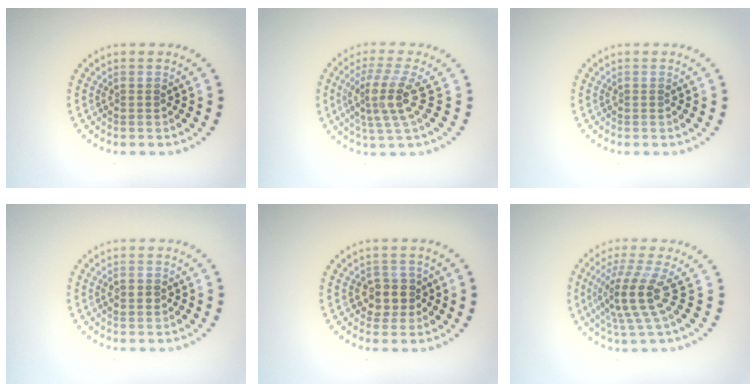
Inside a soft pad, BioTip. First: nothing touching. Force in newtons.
{"total": 3.8, "press": 2.8, "slide": 2.6}
{"total": 0.0}
{"total": 1.5, "press": 1.5, "slide": 0.1}
{"total": 2.5, "press": 2.4, "slide": 0.9}
{"total": 4.4, "press": 3.2, "slide": 3.1}